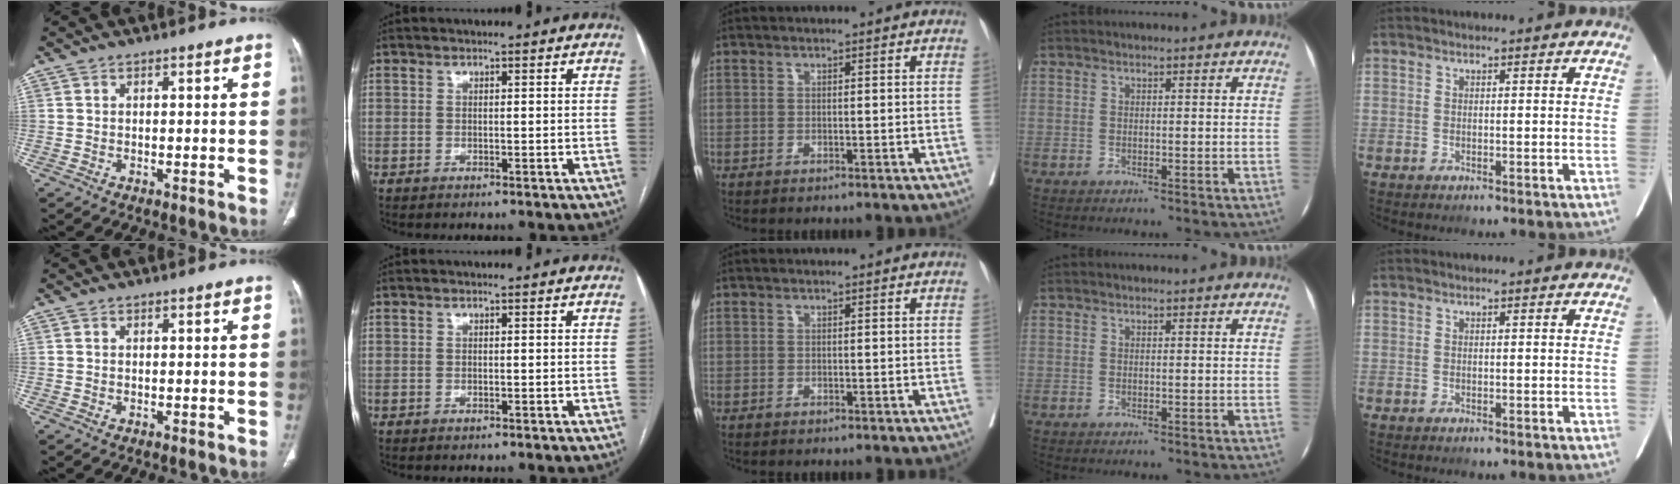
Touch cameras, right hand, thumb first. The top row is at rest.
{}